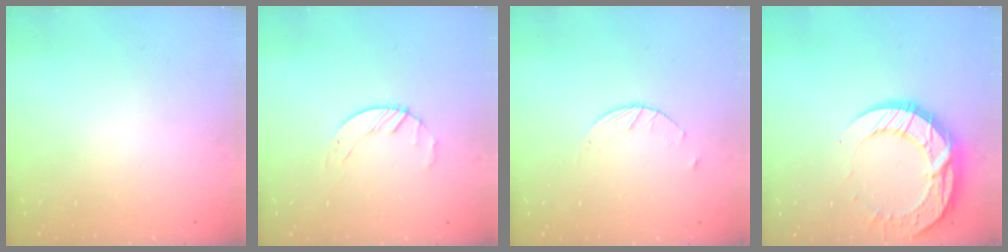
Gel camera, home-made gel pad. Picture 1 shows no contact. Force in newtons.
{"total": 2.1, "press": 2.1, "slide": 0.3}
{"total": 2.6, "press": 2.6, "slide": 0.4}
{"total": 15.4, "press": 15.4, "slide": 1.2}